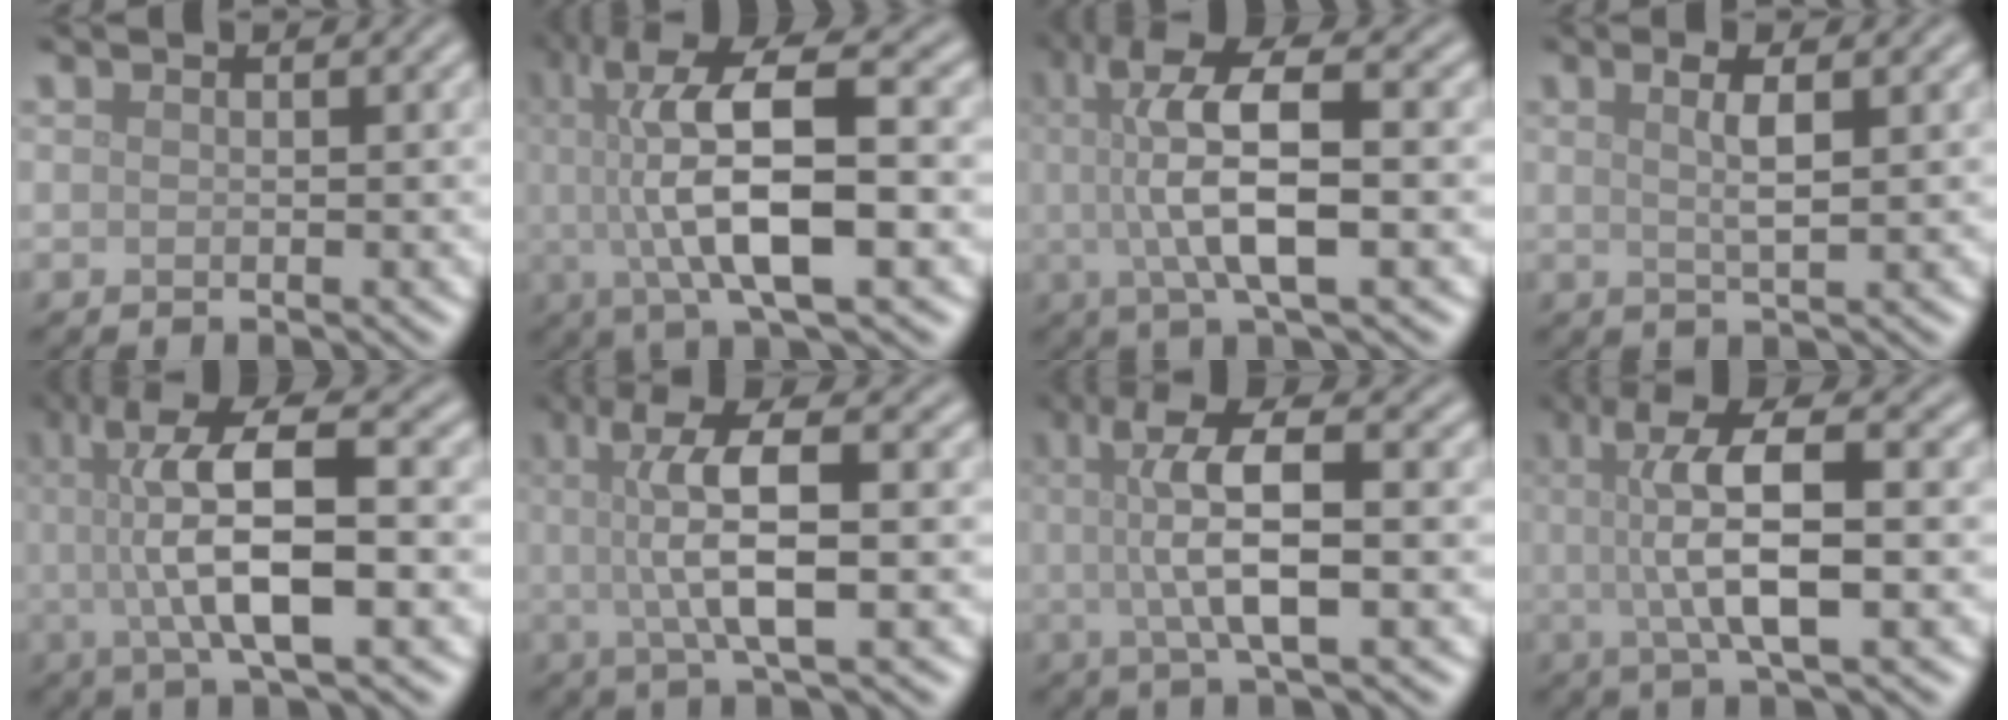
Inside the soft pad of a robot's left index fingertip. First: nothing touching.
{"total": 11.8, "force": [0.7, 3.6, 11.3], "torque": [-0.194, 0.014, 0.012]}
{"total": 9.8, "force": [0.7, 3.0, 9.3], "torque": [-0.153, 0.017, 0.006]}
{"total": 2.7, "force": [0.8, 0.6, 2.5], "torque": [-0.041, 0.003, 0.013]}
{"total": 10.8, "force": [0.6, 3.3, 10.2], "torque": [-0.168, 0.017, 0.007]}
{"total": 7.9, "force": [0.6, 2.2, 7.6], "torque": [-0.128, 0.007, 0.009]}
{"total": 7.9, "force": [0.6, 2.3, 7.5], "torque": [-0.124, 0.011, 0.005]}
{"total": 8.7, "force": [0.5, 2.6, 8.3], "torque": [-0.137, 0.009, 0.006]}